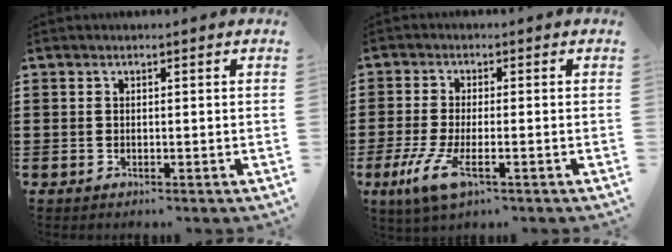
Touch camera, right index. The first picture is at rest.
{"total": 5.7, "force": [-2.6, 1.2, 4.9], "torque": [-0.117, -0.021, -0.050]}